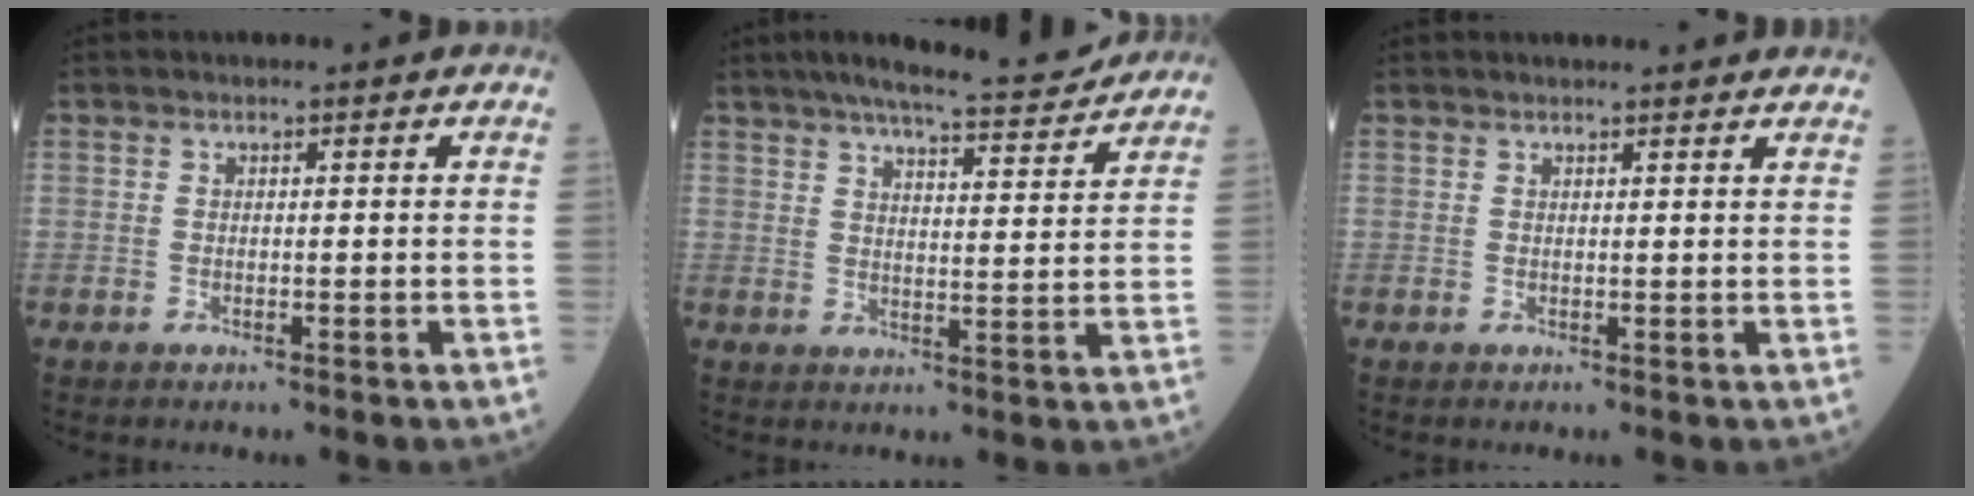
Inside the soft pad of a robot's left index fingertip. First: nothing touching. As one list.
[{"total": 12.5, "force": [11.3, 1.0, 5.4], "torque": [-0.085, 0.001, 0.154]}, {"total": 6.7, "force": [6.3, 0.7, 1.9], "torque": [-0.019, 0.021, 0.061]}]